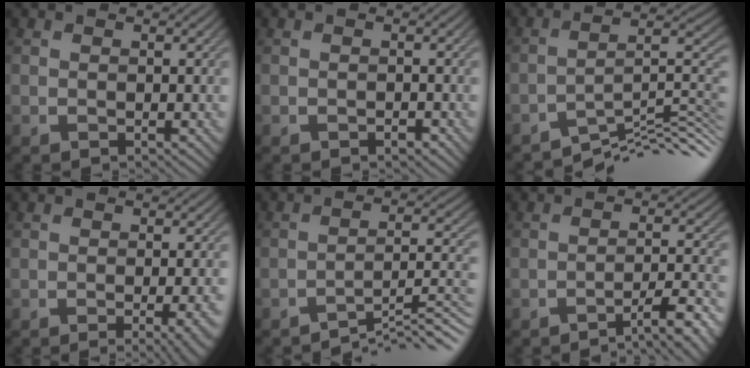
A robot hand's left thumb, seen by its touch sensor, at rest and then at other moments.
{"total": 0.7, "force": [-0.5, 0.3, 0.4], "torque": [-0.004, -0.001, -0.007]}
{"total": 10.5, "force": [-7.6, 2.0, 6.9], "torque": [-0.099, 0.005, -0.127]}
{"total": 5.9, "force": [-2.1, 1.7, 5.2], "torque": [-0.050, 0.001, -0.020]}
{"total": 8.7, "force": [-6.7, 1.1, 5.5], "torque": [-0.075, 0.017, -0.103]}
{"total": 6.8, "force": [-4.6, 1.1, 4.9], "torque": [-0.078, 0.011, -0.071]}